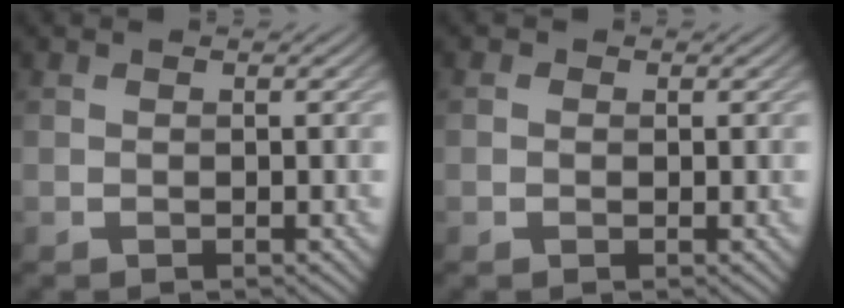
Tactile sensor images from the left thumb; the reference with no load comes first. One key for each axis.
{"total": 0.8, "fx": 0.0, "fy": 0.8, "fz": 0.2, "tx": -0.002, "ty": -0.004, "tz": -0.004}